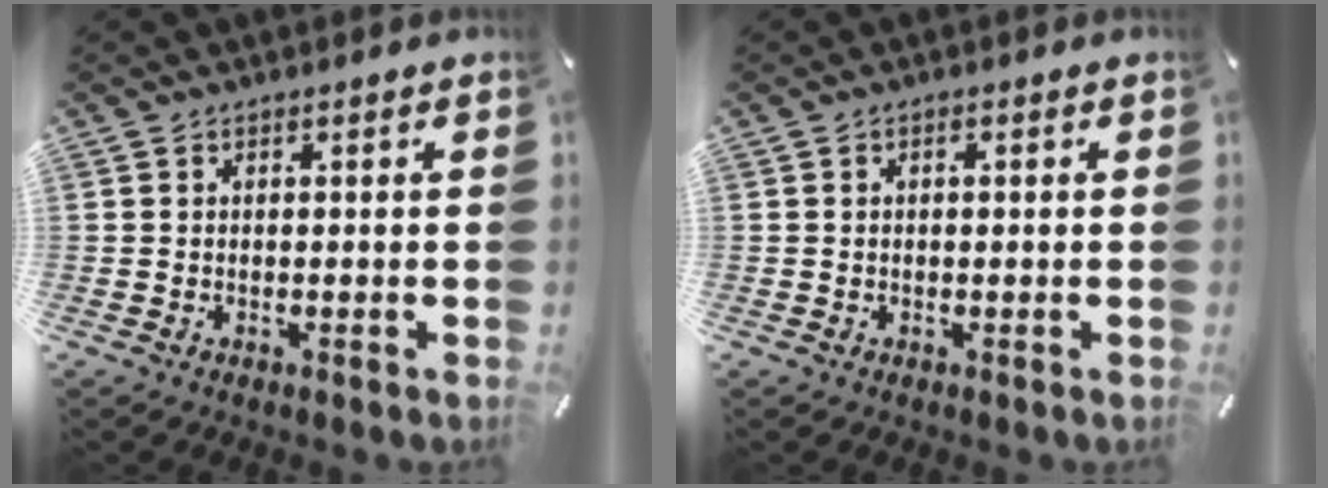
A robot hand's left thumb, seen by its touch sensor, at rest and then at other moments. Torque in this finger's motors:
{"motor_torque": [-0.02, -0.31, 0.01, 0.03, -0.01]}